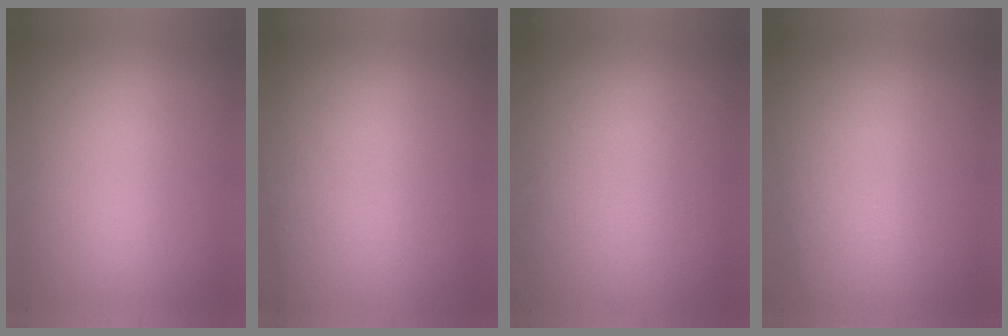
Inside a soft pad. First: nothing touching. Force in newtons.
{"total": 2.4}
{"total": 2.7}
{"total": 1.1}